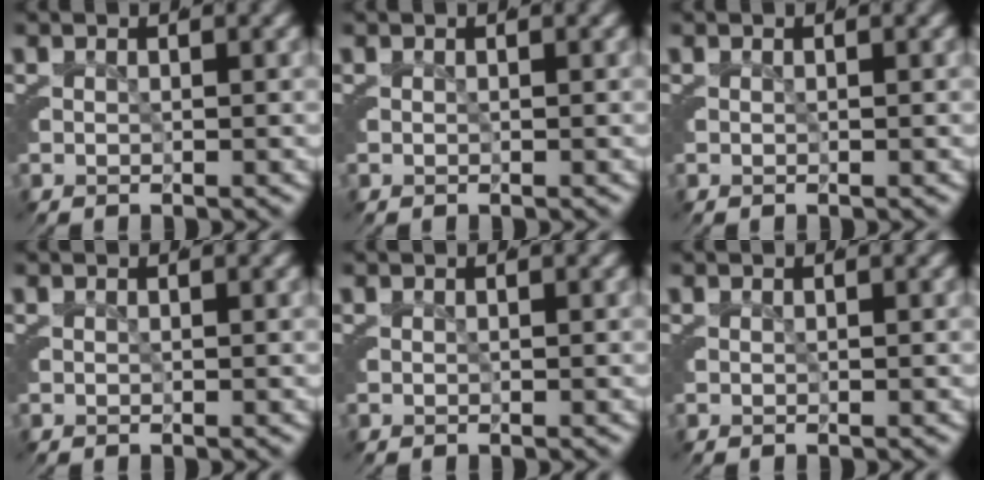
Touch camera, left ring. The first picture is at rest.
{"total": 0.0}
{"total": 0.0}
{"total": 0.0}
{"total": 0.0}
{"total": 0.0}